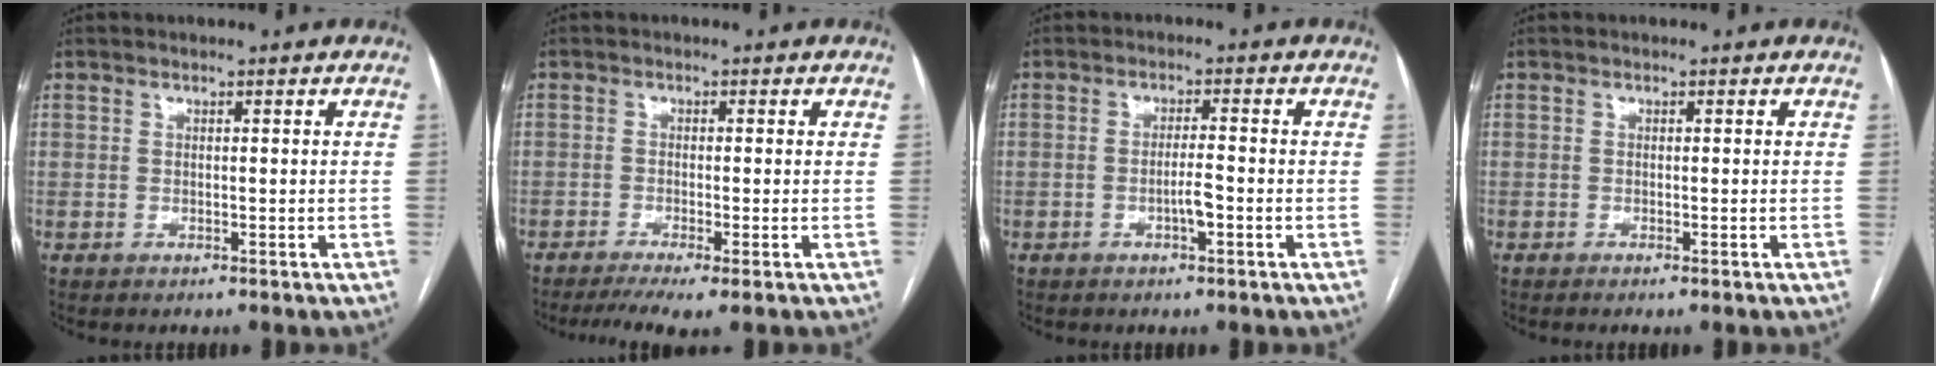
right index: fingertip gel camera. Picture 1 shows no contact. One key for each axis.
{"total": 5.3, "fx": -3.5, "fy": 0.1, "fz": 4.0, "tx": -0.064, "ty": -0.009, "tz": -0.059}
{"total": 2.9, "fx": -1.0, "fy": 0.3, "fz": 2.8, "tx": -0.048, "ty": 0.002, "tz": -0.016}
{"total": 0.5, "fx": -0.3, "fy": -0.1, "fz": 0.4, "tx": -0.011, "ty": 0.000, "tz": -0.007}